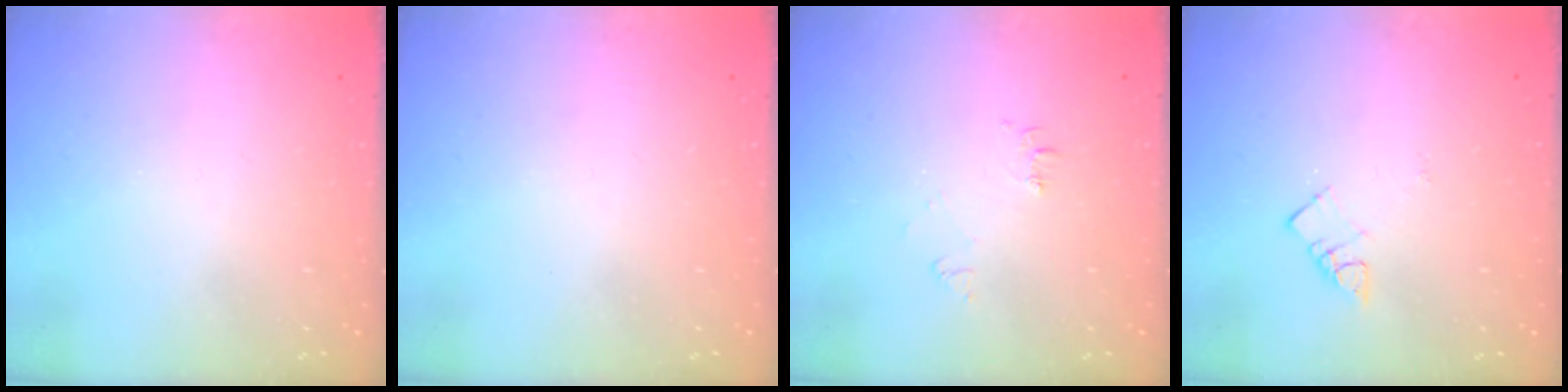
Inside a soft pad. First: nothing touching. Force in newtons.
{"total": 0.0}
{"total": 5.1, "press": 5.1, "slide": 0.7}
{"total": 4.2, "press": 4.2, "slide": 0.5}